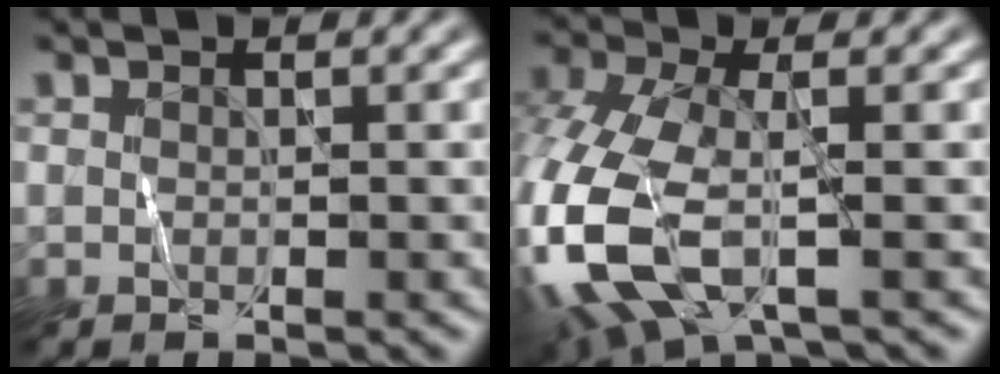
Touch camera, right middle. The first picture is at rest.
{"total": 9.4, "force": [-2.9, 4.4, 7.8], "torque": [-0.202, -0.008, -0.071]}